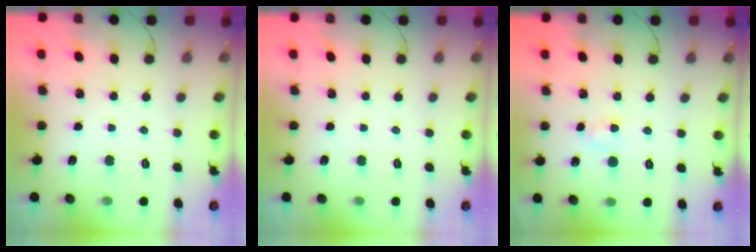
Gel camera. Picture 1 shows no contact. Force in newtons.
{"total": 0.0}
{"total": 2.1, "press": 1.8, "slide": 1.0}